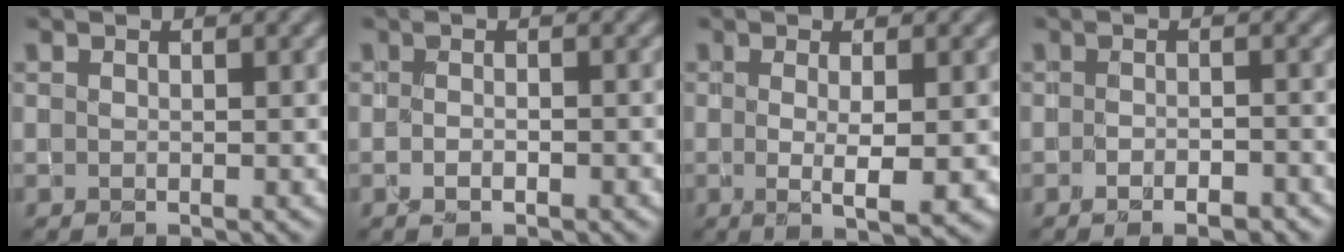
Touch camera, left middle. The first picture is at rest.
{"total": 1.2, "force": [-0.5, 0.5, 0.9], "torque": [-0.020, -0.002, -0.011]}
{"total": 3.3, "force": [-0.2, 0.5, 3.2], "torque": [-0.059, -0.008, 0.001]}
{"total": 2.4, "force": [-1.4, 1.0, 1.6], "torque": [-0.023, 0.002, -0.018]}